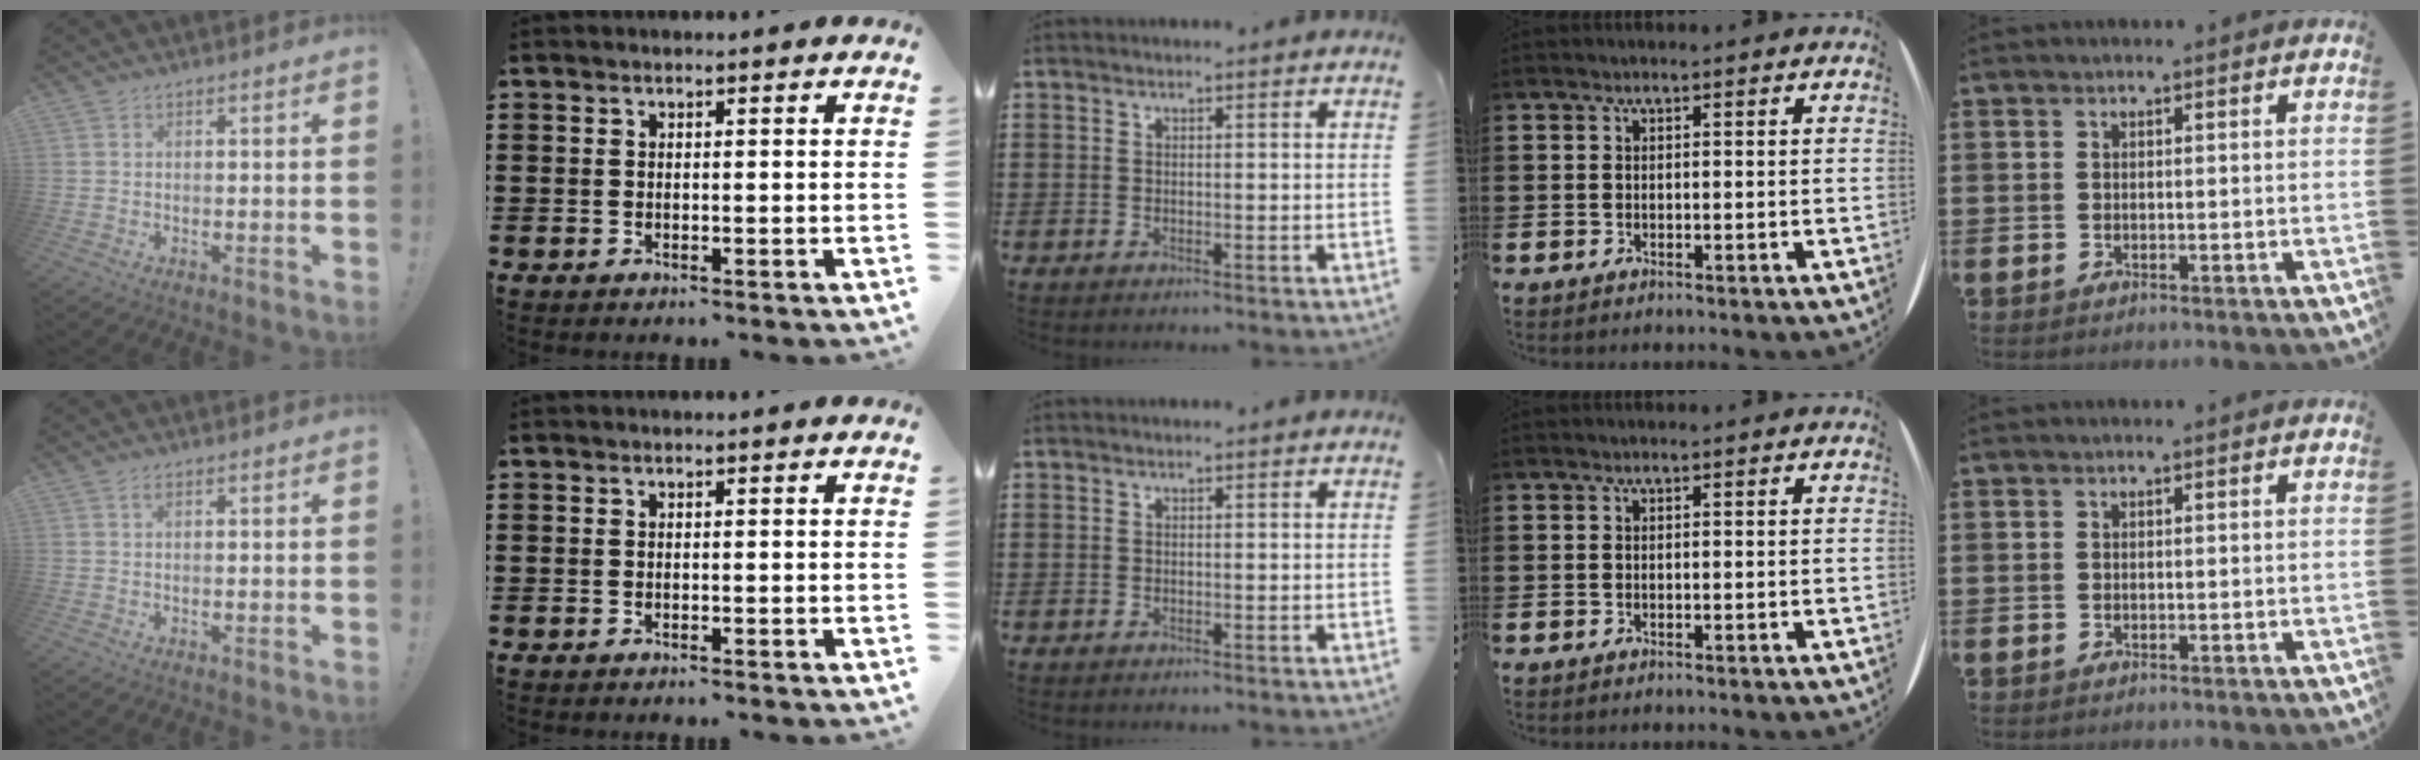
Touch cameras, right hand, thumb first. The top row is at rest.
{"thumb": {"total": 1.0, "force": [0.3, 0.4, 0.9], "torque": [-0.020, 0.003, 0.004]}}